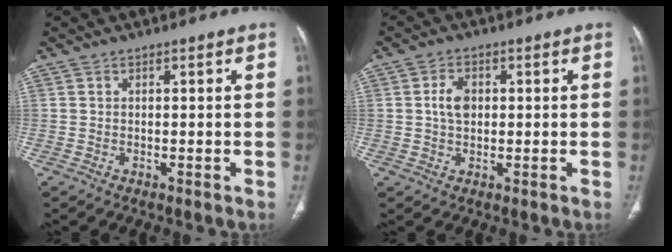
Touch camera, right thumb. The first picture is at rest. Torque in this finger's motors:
{"motor_torque": [0.57, 1.01, 0.81, -0.11, 0.03]}